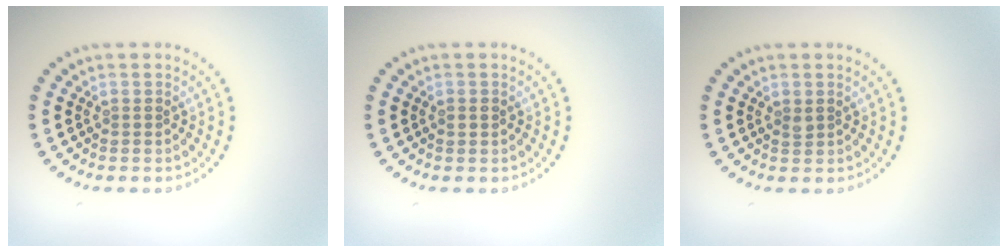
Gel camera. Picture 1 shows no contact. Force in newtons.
{"total": 0.9, "press": 0.9, "slide": 0.0}
{"total": 0.6, "press": 0.5, "slide": 0.2}